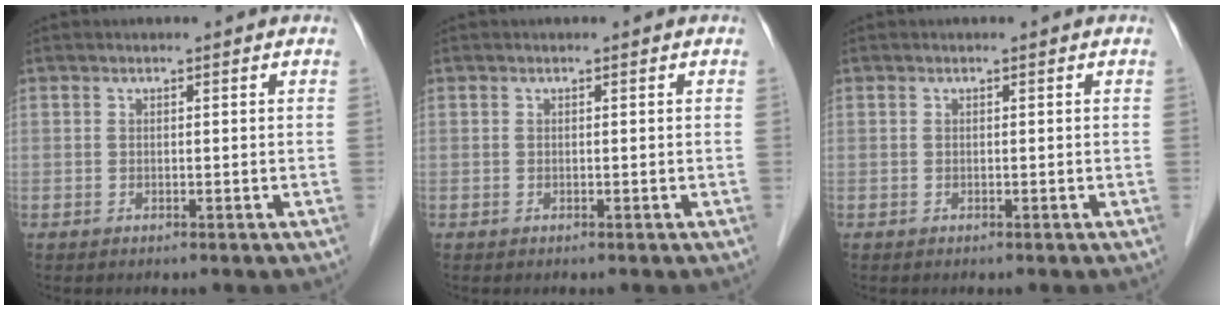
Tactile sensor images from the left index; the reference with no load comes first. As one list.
[{"total": 0.0}, {"total": 0.0}]